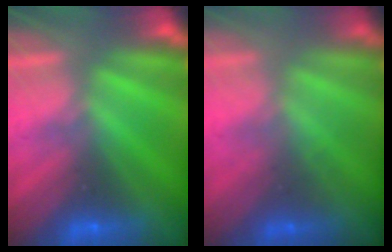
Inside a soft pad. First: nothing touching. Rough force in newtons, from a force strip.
{"total": 1.4}